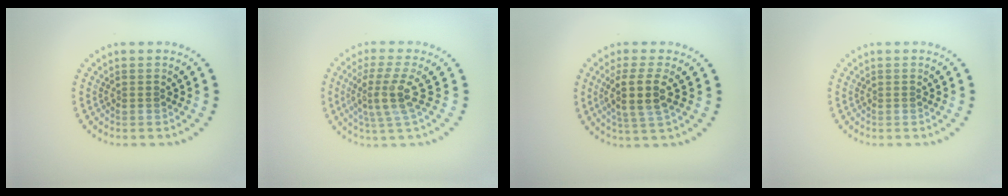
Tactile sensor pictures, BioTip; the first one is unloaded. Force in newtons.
{"total": 3.7, "press": 2.7, "slide": 2.6}
{"total": 3.5, "press": 3.0, "slide": 1.7}
{"total": 0.0}